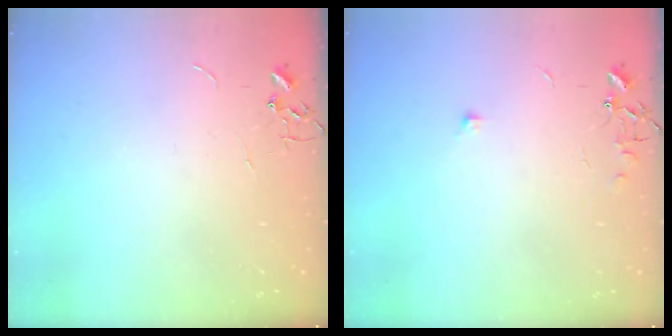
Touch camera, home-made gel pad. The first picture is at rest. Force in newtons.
{"total": 6.5, "press": 6.5, "slide": 0.6}